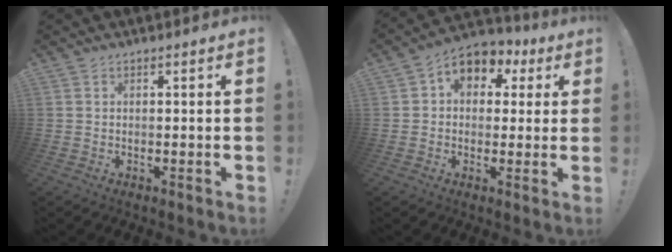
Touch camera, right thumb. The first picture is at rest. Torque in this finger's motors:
{"motor_torque": [0.78, 2.16, 0.73, -0.36, 0.00]}